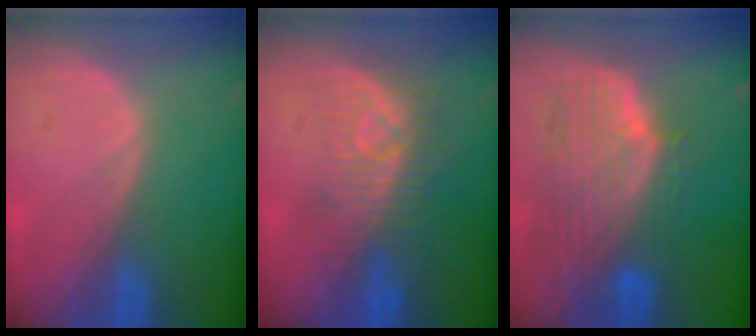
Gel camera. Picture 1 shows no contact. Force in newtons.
{"total": 8.2, "press": 7.5, "slide": 3.4}
{"total": 9.9, "press": 8.8, "slide": 4.5}